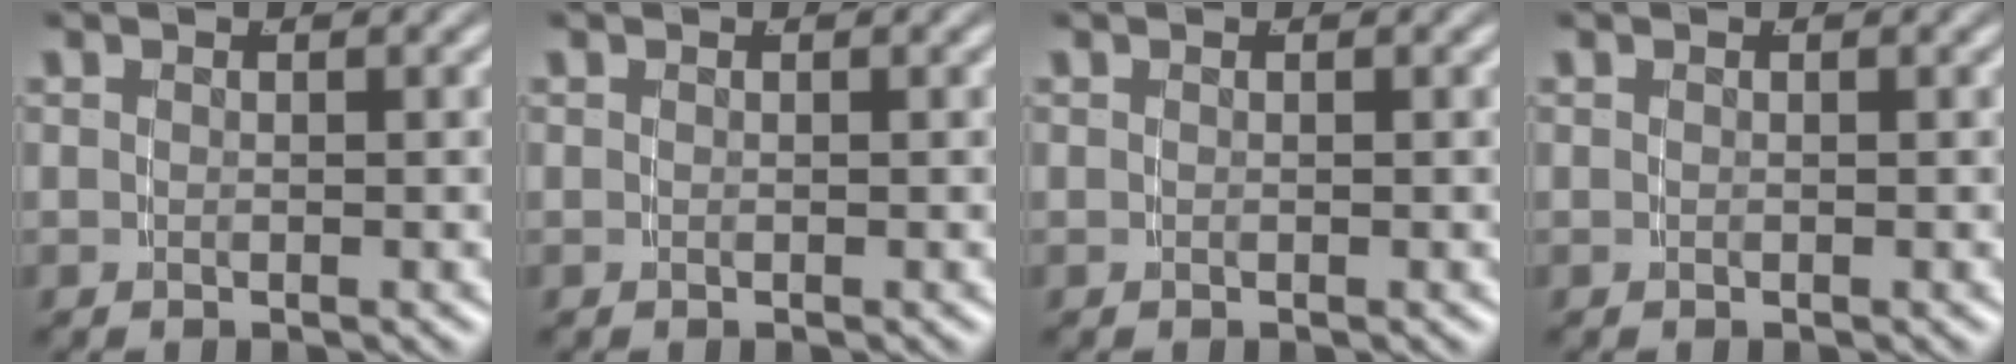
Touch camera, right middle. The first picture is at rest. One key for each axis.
{"total": 0.0}
{"total": 0.0}
{"total": 0.0}